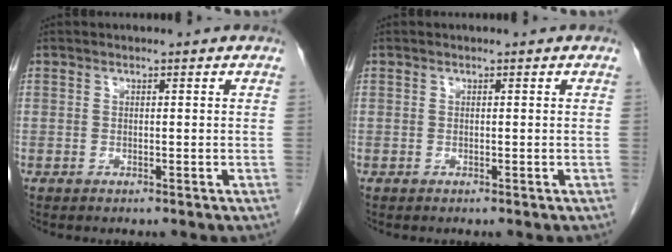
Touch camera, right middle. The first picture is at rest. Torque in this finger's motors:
{"motor_torque": [0.00, 0.00, 0.00, 0.00]}